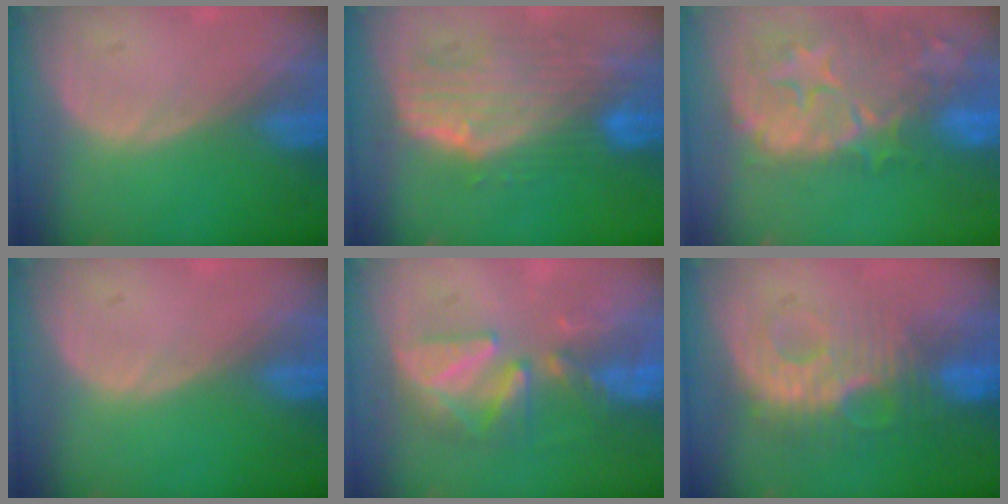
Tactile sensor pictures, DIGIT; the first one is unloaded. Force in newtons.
{"total": 10.6, "press": 9.0, "slide": 5.5}
{"total": 14.8, "press": 11.8, "slide": 8.9}
{"total": 0.0}
{"total": 7.6, "press": 7.5, "slide": 1.5}
{"total": 9.2, "press": 8.6, "slide": 3.1}